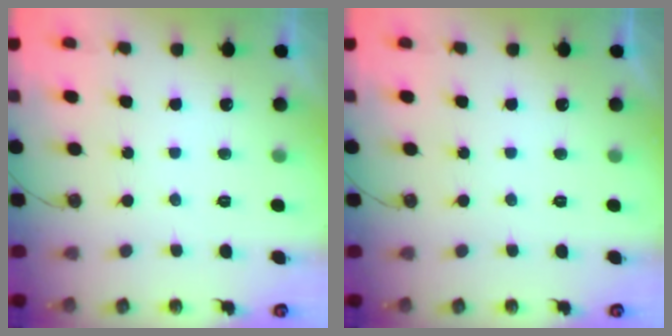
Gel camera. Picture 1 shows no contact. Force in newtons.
{"total": 0.0}